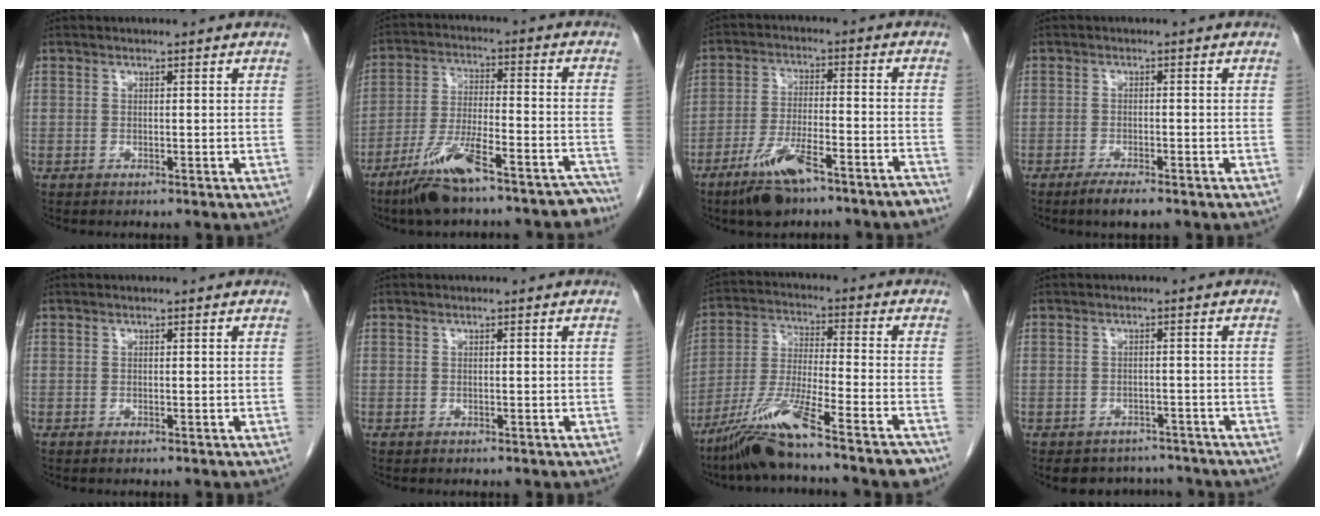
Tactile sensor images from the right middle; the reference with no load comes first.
{"total": 14.8, "force": [-11.7, 3.0, 8.6], "torque": [-0.134, 0.016, -0.195]}
{"total": 10.6, "force": [-7.7, 1.6, 7.0], "torque": [-0.125, -0.005, -0.131]}
{"total": 3.2, "force": [-2.3, 0.5, 2.1], "torque": [-0.041, -0.005, -0.038]}
{"total": 0.0}
{"total": 0.0}
{"total": 14.3, "force": [-10.6, 0.0, 9.6], "torque": [-0.187, -0.024, -0.188]}
{"total": 6.7, "force": [-6.0, 3.0, 0.6], "torque": [0.002, 0.010, -0.071]}